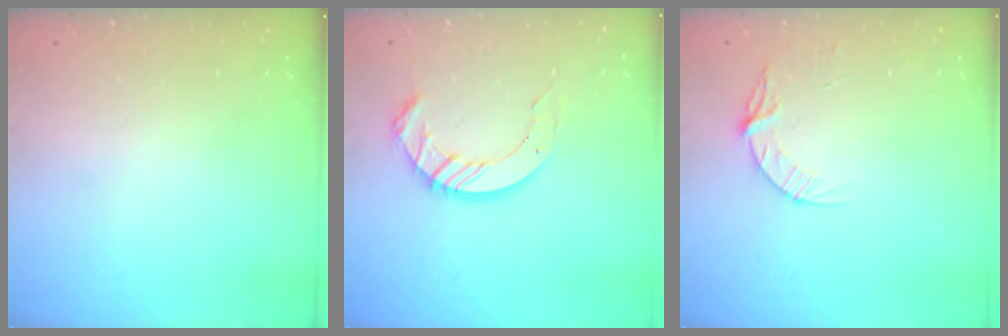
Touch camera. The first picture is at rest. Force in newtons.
{"total": 10.2, "press": 10.1, "slide": 1.0}
{"total": 5.6, "press": 5.6, "slide": 0.6}